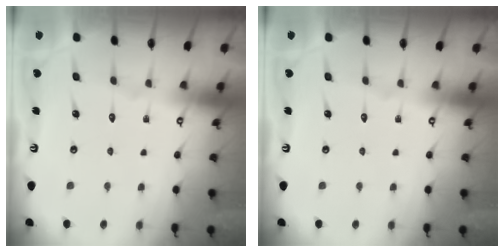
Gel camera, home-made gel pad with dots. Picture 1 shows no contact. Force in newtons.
{"total": 0.0}